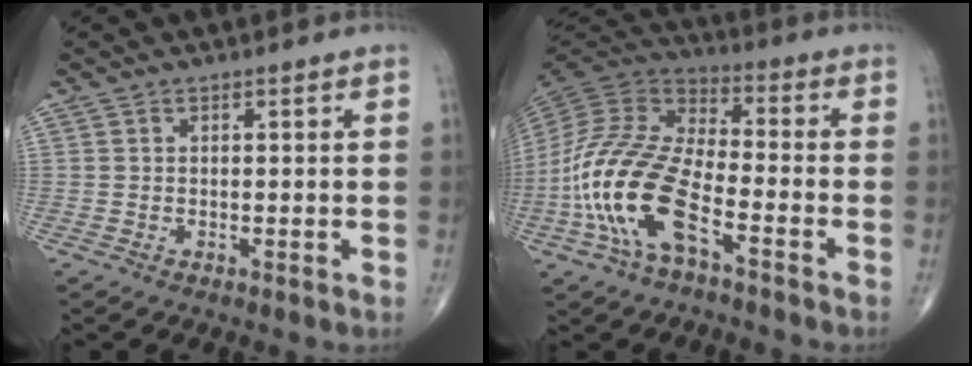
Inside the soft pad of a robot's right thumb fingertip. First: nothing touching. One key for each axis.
{"total": 18.5, "fx": -7.3, "fy": 7.9, "fz": 15.1, "tx": -0.326, "ty": 0.041, "tz": -0.140}